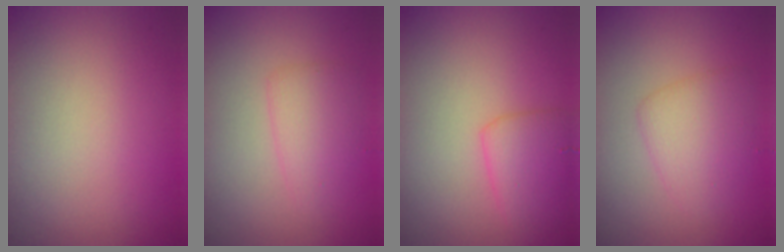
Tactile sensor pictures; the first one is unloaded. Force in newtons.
{"total": 2.2, "press": 2.2, "slide": 0.0}
{"total": 2.8, "press": 2.8, "slide": 0.1}
{"total": 2.9, "press": 2.9, "slide": 0.1}